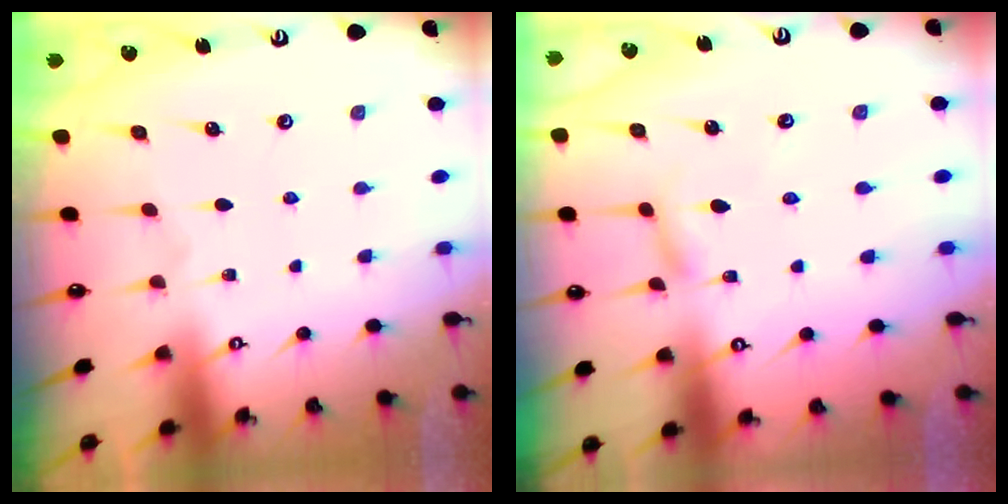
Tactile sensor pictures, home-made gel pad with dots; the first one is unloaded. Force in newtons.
{"total": 2.2, "press": 2.2, "slide": 0.2}